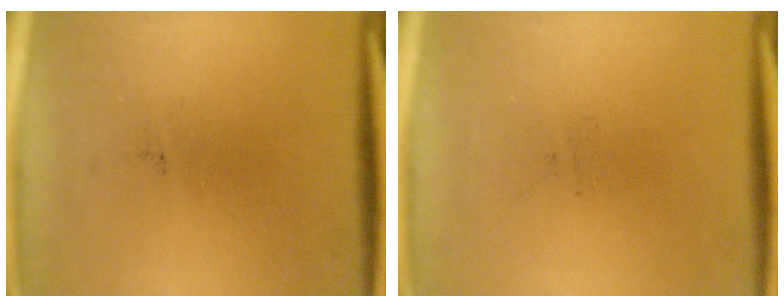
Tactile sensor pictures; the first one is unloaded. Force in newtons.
{"total": 0.0}